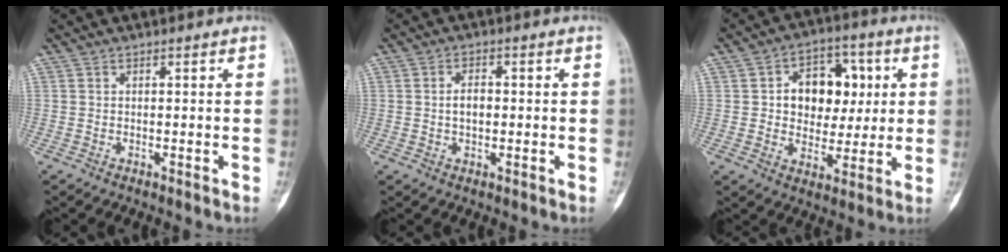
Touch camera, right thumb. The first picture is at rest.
{"total": 3.2, "force": [0.0, 1.9, 2.6], "torque": [-0.039, 0.005, -0.003]}
{"total": 13.1, "force": [2.2, 9.7, 8.6], "torque": [-0.073, 0.009, 0.036]}